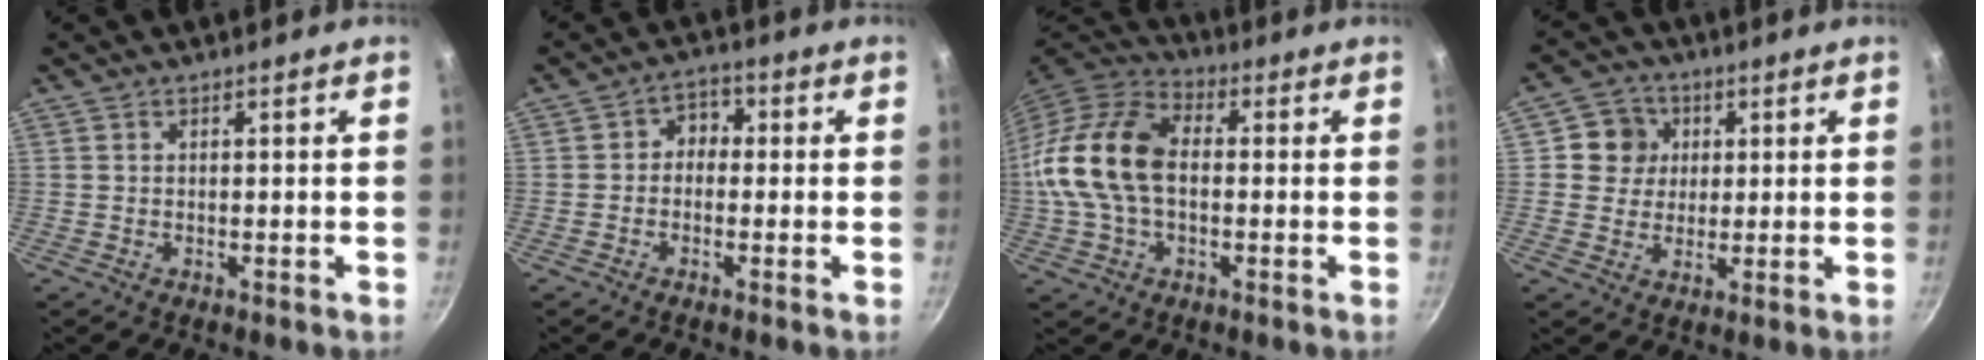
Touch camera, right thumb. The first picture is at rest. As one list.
[{"total": 3.8, "force": [-0.4, 3.1, 2.1], "torque": [-0.008, 0.014, -0.018]}, {"total": 17.8, "force": [0.0, 11.5, 13.6], "torque": [-0.257, 0.038, -0.014]}, {"total": 6.7, "force": [1.6, 6.3, 1.7], "torque": [0.013, 0.004, 0.016]}]